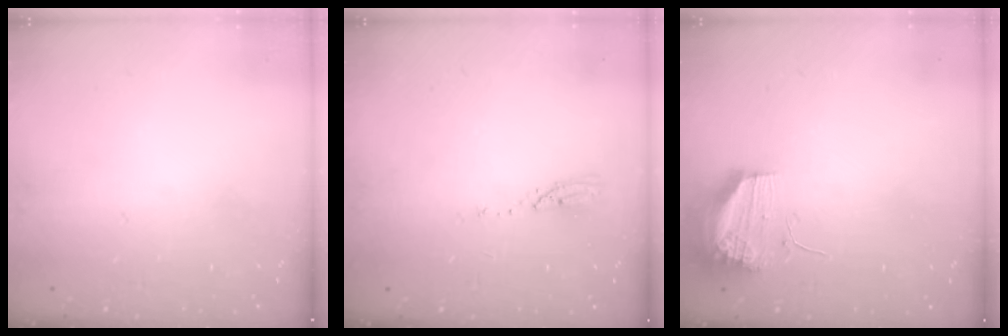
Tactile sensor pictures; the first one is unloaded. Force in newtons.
{"total": 3.0, "press": 2.9, "slide": 0.3}
{"total": 10.6, "press": 10.5, "slide": 1.3}